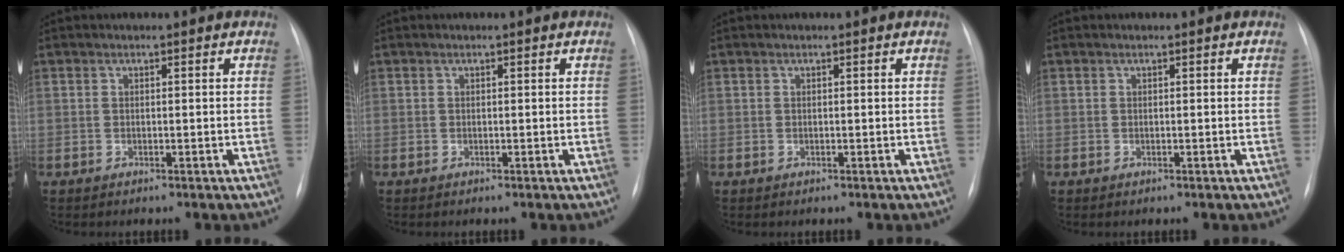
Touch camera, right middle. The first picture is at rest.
{"total": 0.0}
{"total": 0.0}
{"total": 0.0}